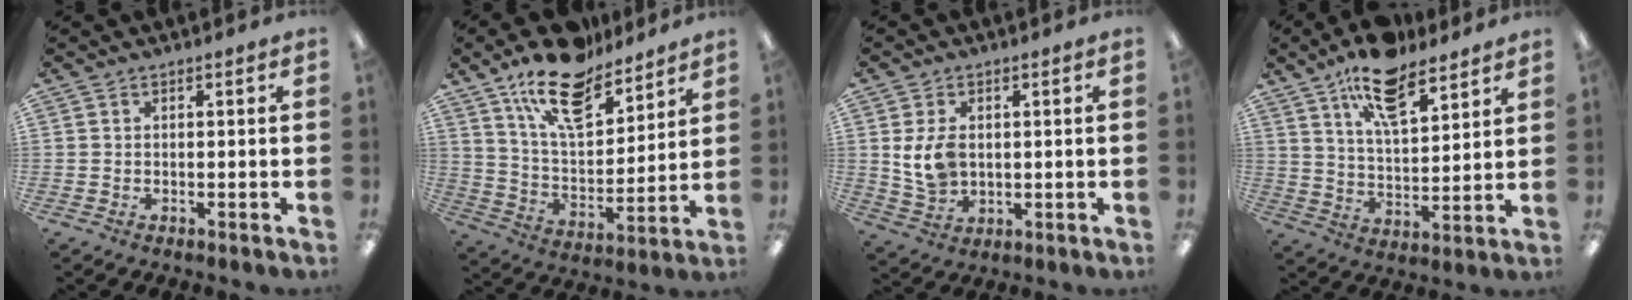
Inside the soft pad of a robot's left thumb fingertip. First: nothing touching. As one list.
[{"total": 17.9, "force": [13.3, 7.9, 9.1], "torque": [-0.153, -0.076, 0.234]}, {"total": 7.6, "force": [1.4, 5.4, 5.2], "torque": [-0.104, -0.002, 0.023]}, {"total": 14.7, "force": [10.3, 5.8, 8.7], "torque": [-0.143, -0.044, 0.177]}]